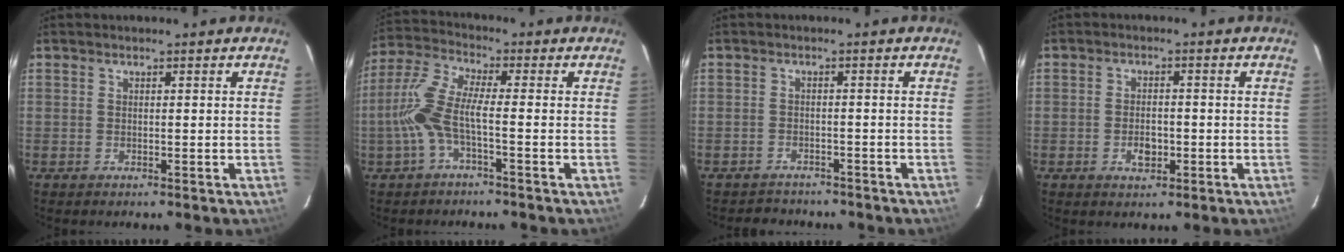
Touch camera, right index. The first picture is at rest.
{"total": 8.0, "force": [-2.3, 1.6, 7.5], "torque": [-0.183, 0.010, -0.046]}
{"total": 5.3, "force": [-4.7, 2.5, 0.7], "torque": [-0.022, 0.008, -0.066]}
{"total": 3.7, "force": [-1.2, 2.3, 2.6], "torque": [-0.049, 0.001, -0.018]}